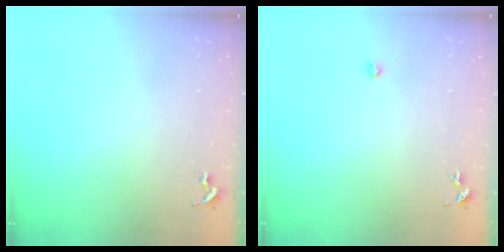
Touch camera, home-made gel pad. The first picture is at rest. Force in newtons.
{"total": 2.2, "press": 2.2, "slide": 0.3}